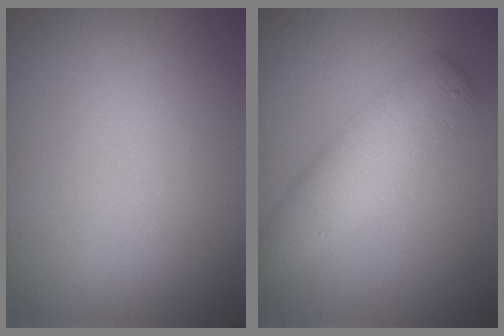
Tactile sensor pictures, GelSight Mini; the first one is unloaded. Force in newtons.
{"total": 4.1, "press": 4.1, "slide": 0.0}